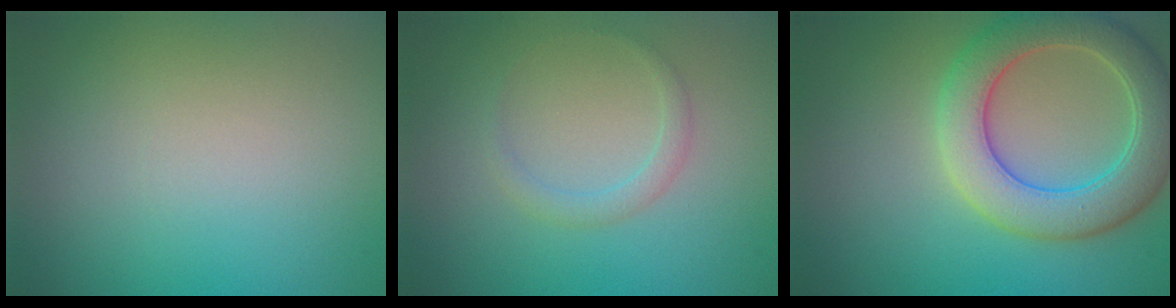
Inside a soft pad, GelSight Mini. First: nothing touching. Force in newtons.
{"total": 1.3, "press": 1.3, "slide": 0.0}
{"total": 6.9, "press": 6.8, "slide": 0.4}